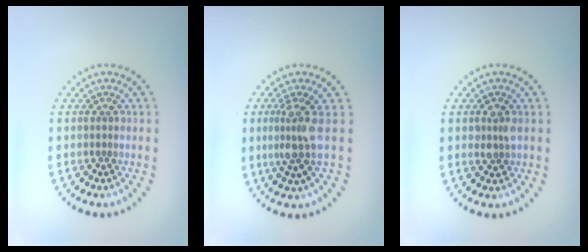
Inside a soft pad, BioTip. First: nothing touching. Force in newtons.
{"total": 3.1, "press": 2.6, "slide": 1.8}
{"total": 1.4, "press": 1.4, "slide": 0.2}